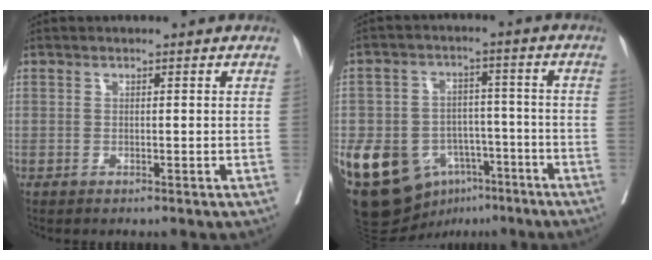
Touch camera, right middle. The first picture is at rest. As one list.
[{"total": 14.6, "force": [-7.5, 10.2, 7.3], "torque": [-0.132, 0.020, -0.113]}]